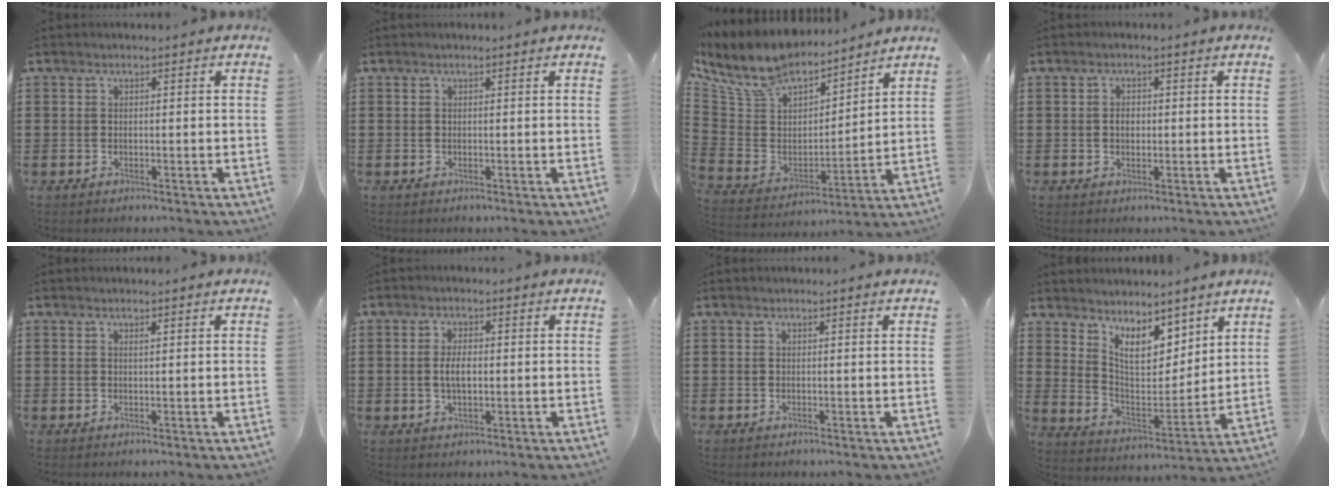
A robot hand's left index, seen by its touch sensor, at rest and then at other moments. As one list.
[{"total": 0.0}, {"total": 10.7, "force": [9.5, 3.6, 3.5], "torque": [-0.118, -0.062, 0.169]}, {"total": 1.7, "force": [0.1, 1.2, 1.3], "torque": [-0.028, 0.007, -0.001]}, {"total": 0.6, "force": [0.3, 0.1, 0.5], "torque": [-0.012, -0.001, 0.006]}, {"total": 3.3, "force": [0.0, 1.5, 3.0], "torque": [-0.067, 0.001, -0.005]}, {"total": 0.0}, {"total": 7.8, "force": [6.2, 3.2, 3.5], "torque": [-0.071, -0.037, 0.110]}]